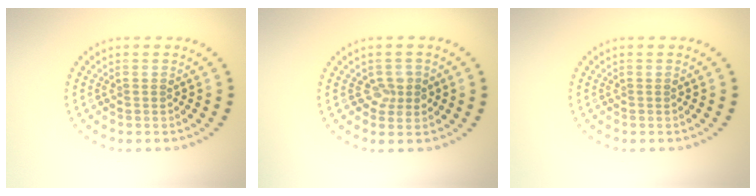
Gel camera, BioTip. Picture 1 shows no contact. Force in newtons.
{"total": 1.9, "press": 1.9, "slide": 0.5}
{"total": 0.0}